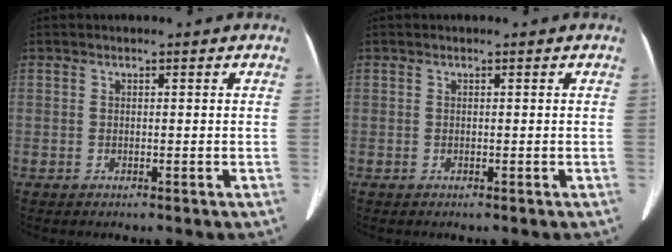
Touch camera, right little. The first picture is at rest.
{"total": 0.0}